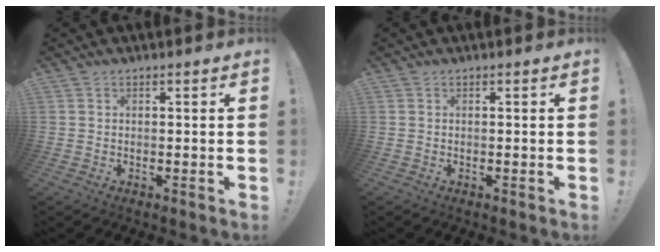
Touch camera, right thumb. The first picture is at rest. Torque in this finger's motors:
{"motor_torque": [0.00, 0.00, 0.00, 0.00, 0.02]}